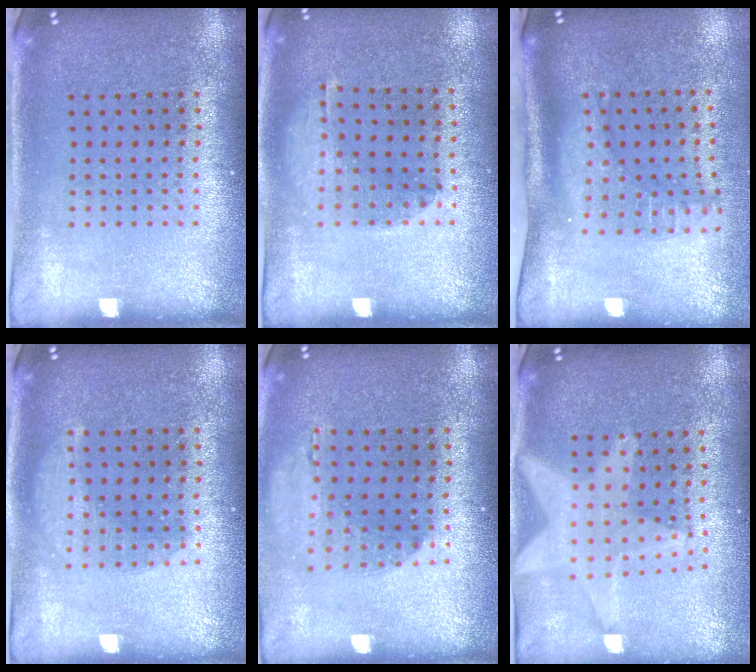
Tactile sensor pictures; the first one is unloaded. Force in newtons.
{"total": 1.0, "press": 1.0, "slide": 0.1}
{"total": 2.2, "press": 1.6, "slide": 1.5}
{"total": 1.9, "press": 1.9, "slide": 0.3}
{"total": 1.2, "press": 1.2, "slide": 0.0}
{"total": 2.3, "press": 1.9, "slide": 1.3}